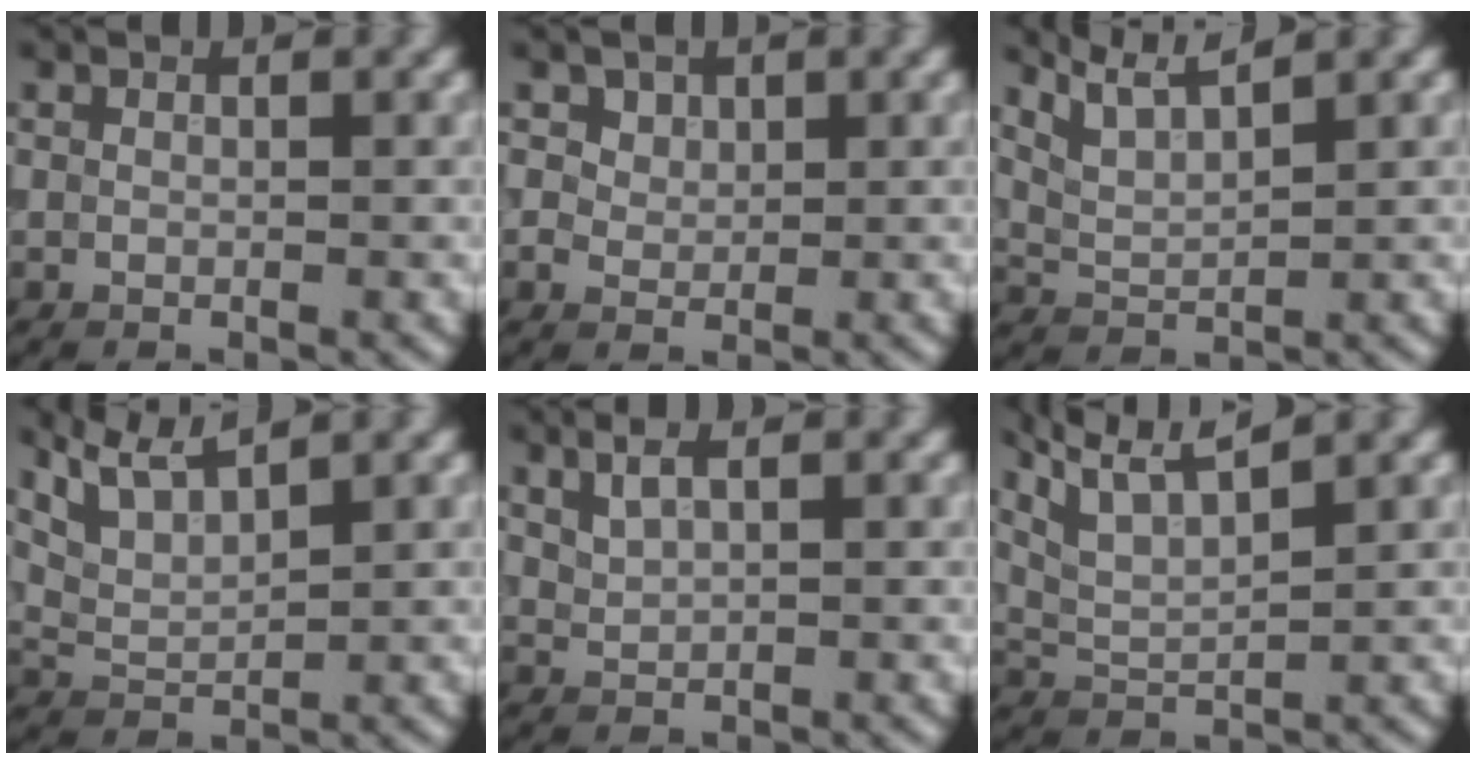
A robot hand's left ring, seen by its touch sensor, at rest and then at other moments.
{"total": 3.2, "force": [2.0, 2.2, 1.3], "torque": [-0.037, 0.001, 0.033]}
{"total": 4.0, "force": [3.3, 0.8, 2.1], "torque": [-0.046, 0.009, 0.064]}
{"total": 4.5, "force": [3.7, 1.0, 2.5], "torque": [-0.060, 0.010, 0.073]}
{"total": 1.9, "force": [1.3, 0.6, 1.3], "torque": [-0.030, 0.001, 0.029]}
{"total": 7.0, "force": [5.1, 1.8, 4.5], "torque": [-0.085, 0.029, 0.065]}